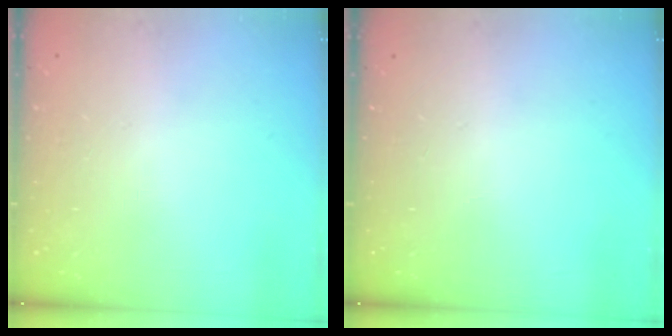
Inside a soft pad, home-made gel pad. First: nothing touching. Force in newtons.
{"total": 0.0}